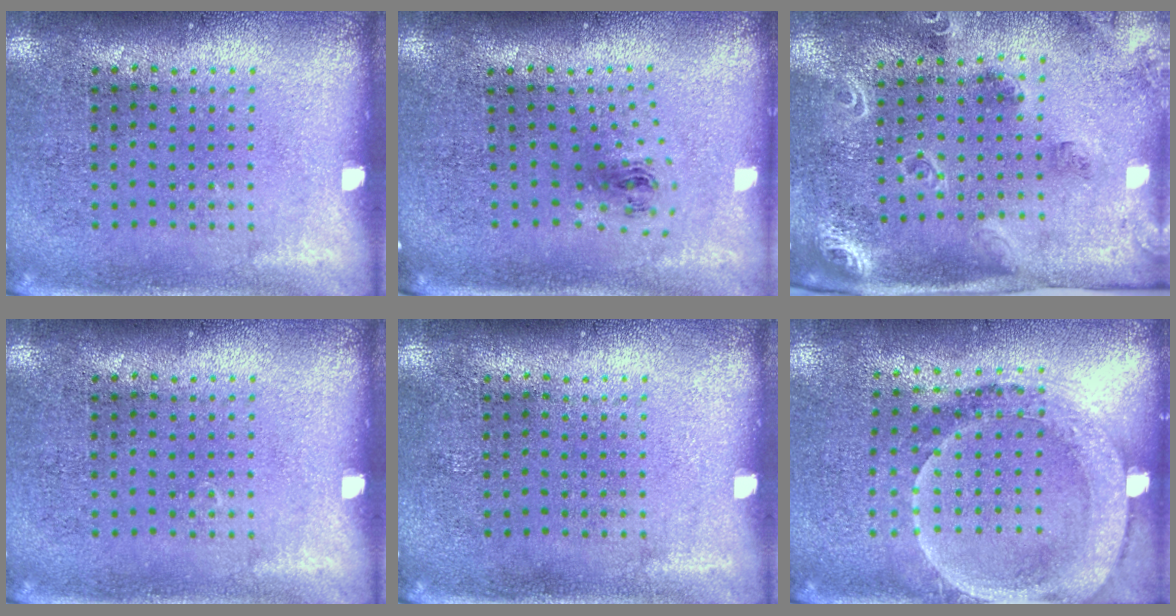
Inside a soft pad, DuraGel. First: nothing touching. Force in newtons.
{"total": 1.0, "press": 0.4, "slide": 0.9}
{"total": 1.7, "press": 1.7, "slide": 0.3}
{"total": 0.0}
{"total": 0.0}
{"total": 1.9, "press": 1.7, "slide": 0.9}